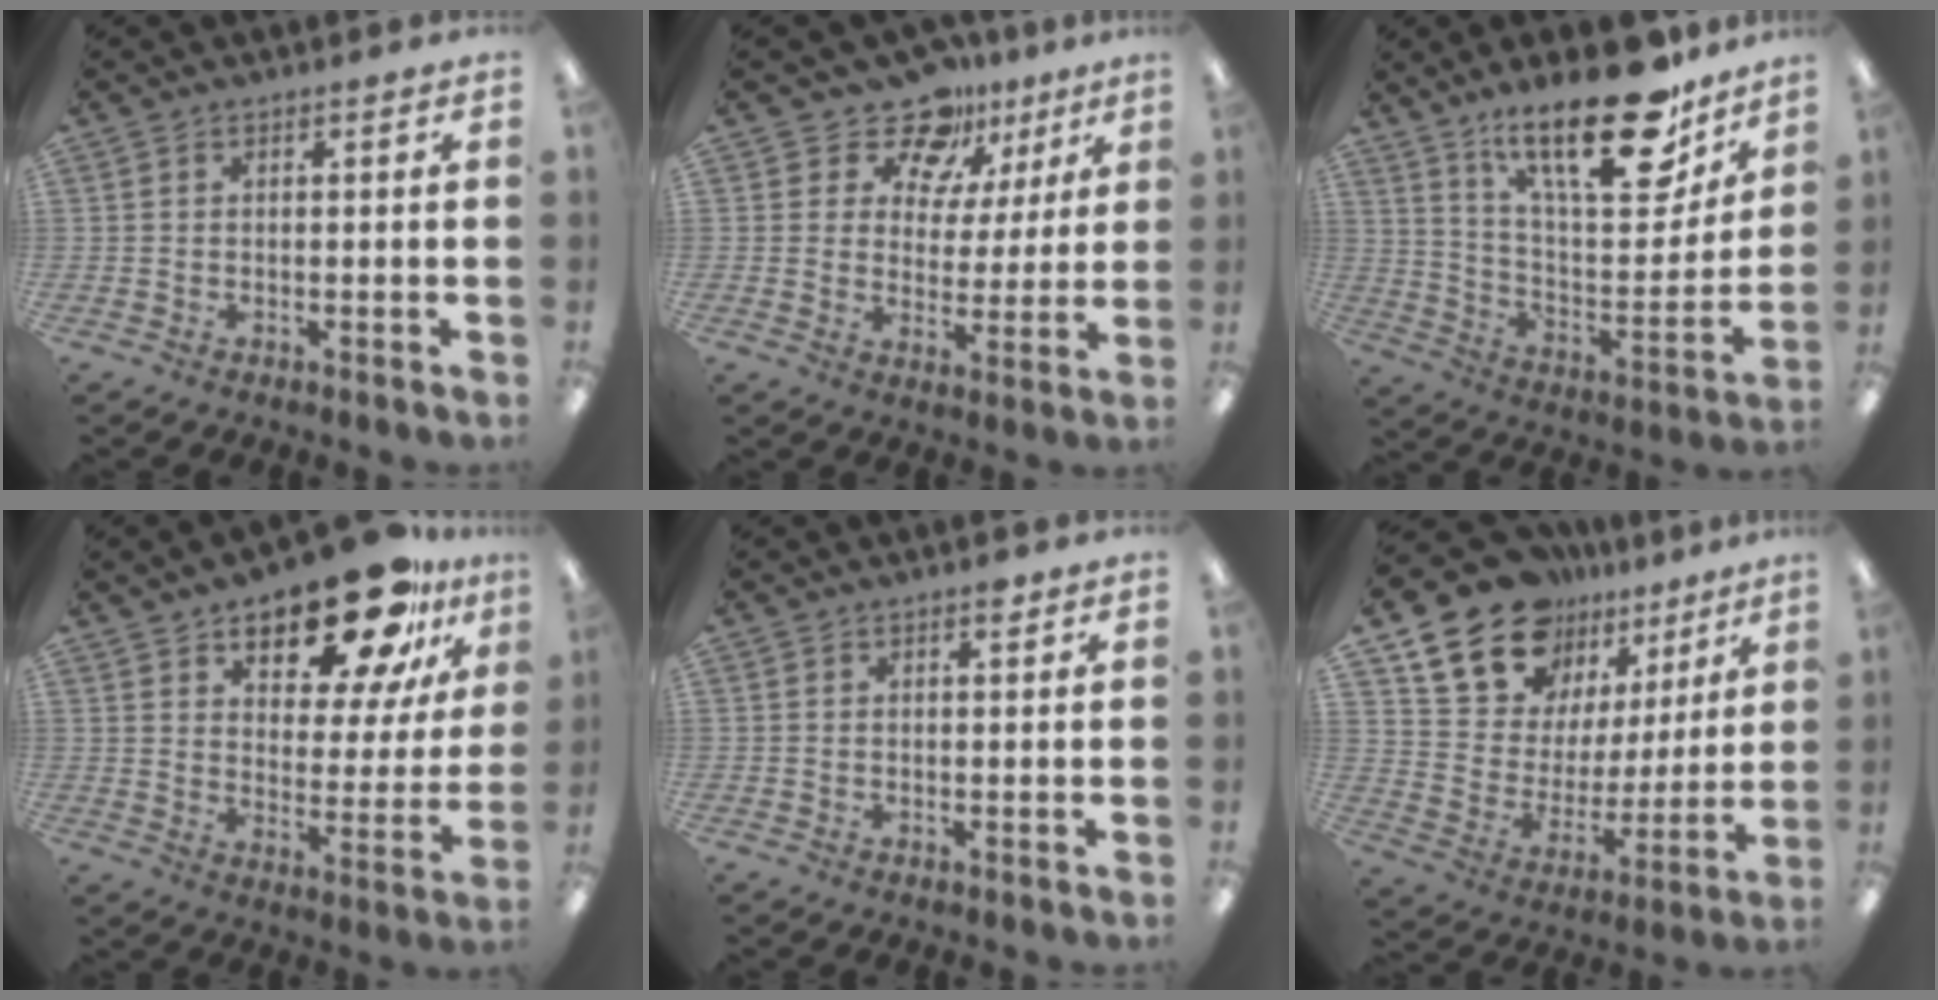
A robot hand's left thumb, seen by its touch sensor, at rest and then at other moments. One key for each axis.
{"total": 12.7, "fx": 9.3, "fy": 7.8, "fz": 3.8, "tx": -0.069, "ty": -0.059, "tz": 0.171}
{"total": 25.0, "fx": 17.5, "fy": 8.7, "fz": 15.5, "tx": -0.230, "ty": -0.112, "tz": 0.291}
{"total": 19.1, "fx": 14.4, "fy": 7.8, "fz": 9.9, "tx": -0.147, "ty": -0.096, "tz": 0.241}
{"total": 1.4, "fx": 1.1, "fy": 0.5, "fz": 0.8, "tx": -0.002, "ty": -0.005, "tz": 0.015}
{"total": 17.7, "fx": 14.0, "fy": 10.1, "fz": 4.2, "tx": -0.094, "ty": -0.115, "tz": 0.256}